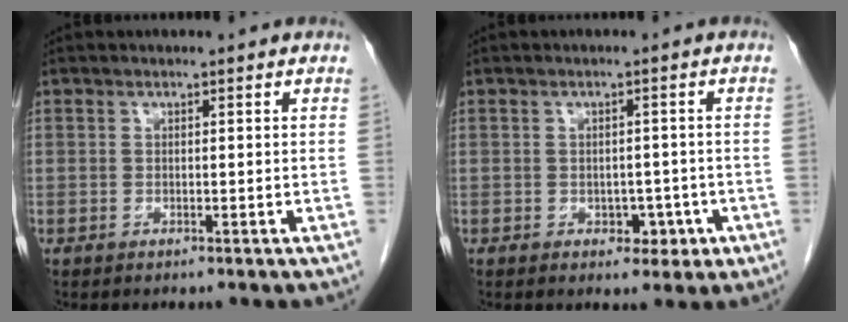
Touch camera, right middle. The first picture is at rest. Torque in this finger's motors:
{"motor_torque": [-0.15, 0.03, 0.03, 0.02]}